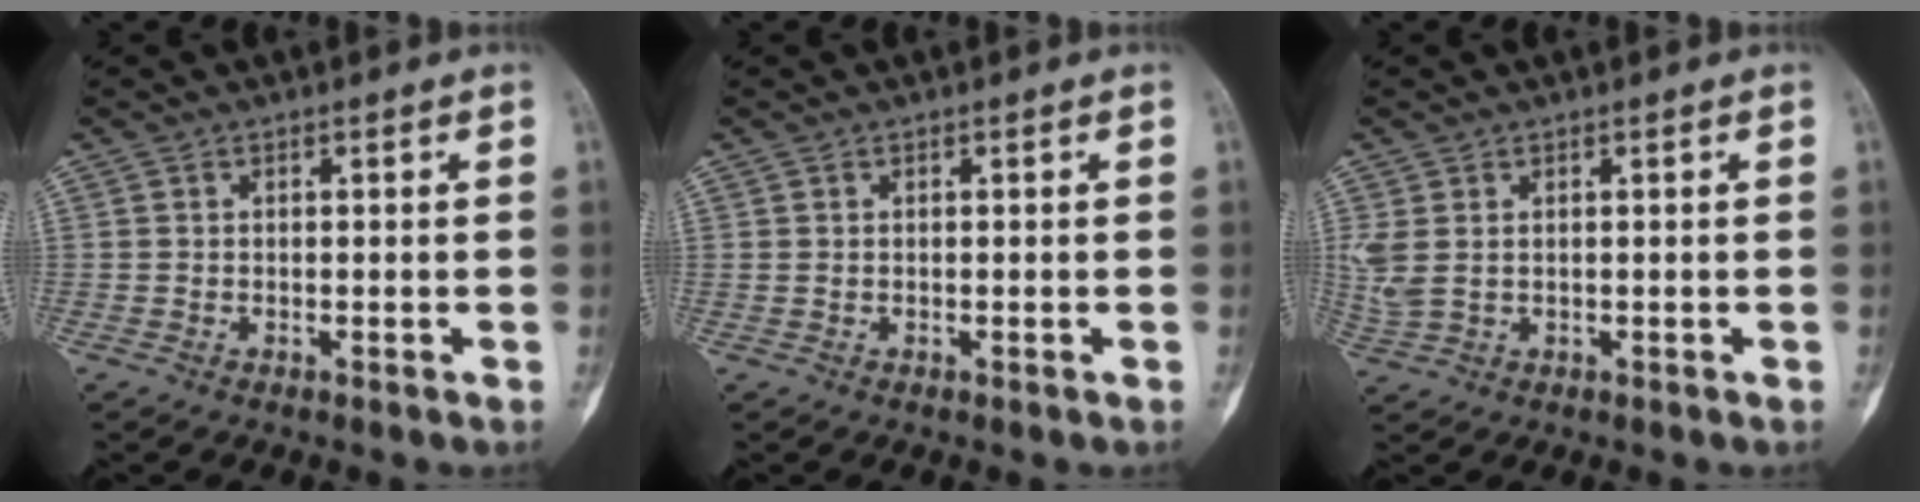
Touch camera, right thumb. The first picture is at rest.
{"total": 0.0}
{"total": 3.7, "force": [0.9, 2.2, 2.9], "torque": [-0.083, 0.002, 0.027]}